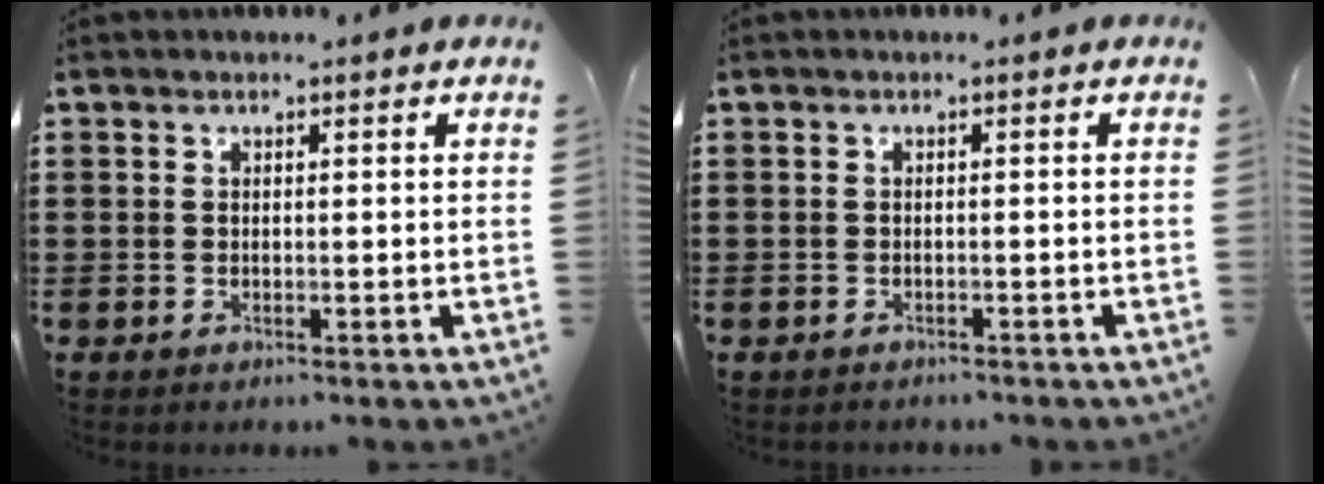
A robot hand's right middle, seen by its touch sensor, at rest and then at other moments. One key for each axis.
{"total": 0.6, "fx": -0.6, "fy": 0.1, "fz": 0.0, "tx": -0.001, "ty": 0.001, "tz": -0.013}